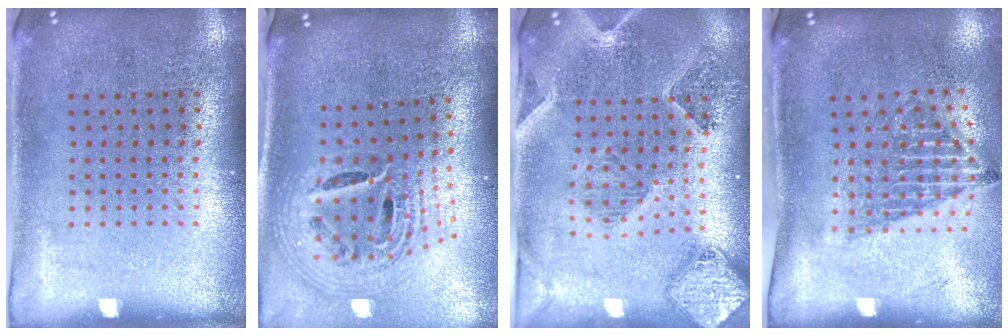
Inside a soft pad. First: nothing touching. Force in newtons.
{"total": 2.3, "press": 1.7, "slide": 1.7}
{"total": 1.4, "press": 1.4, "slide": 0.4}
{"total": 1.6, "press": 1.2, "slide": 1.0}